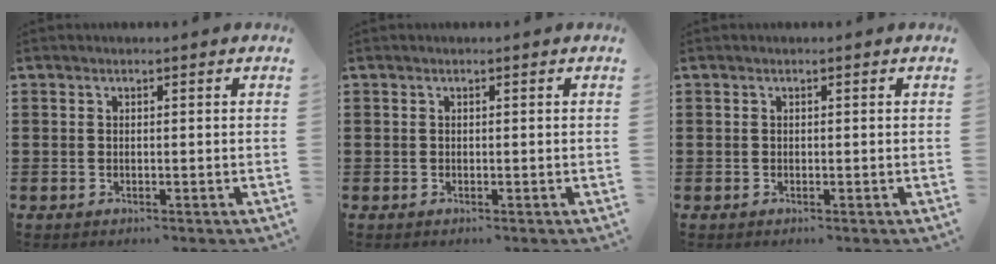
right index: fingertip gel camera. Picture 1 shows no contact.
{"total": 0.0}
{"total": 0.0}